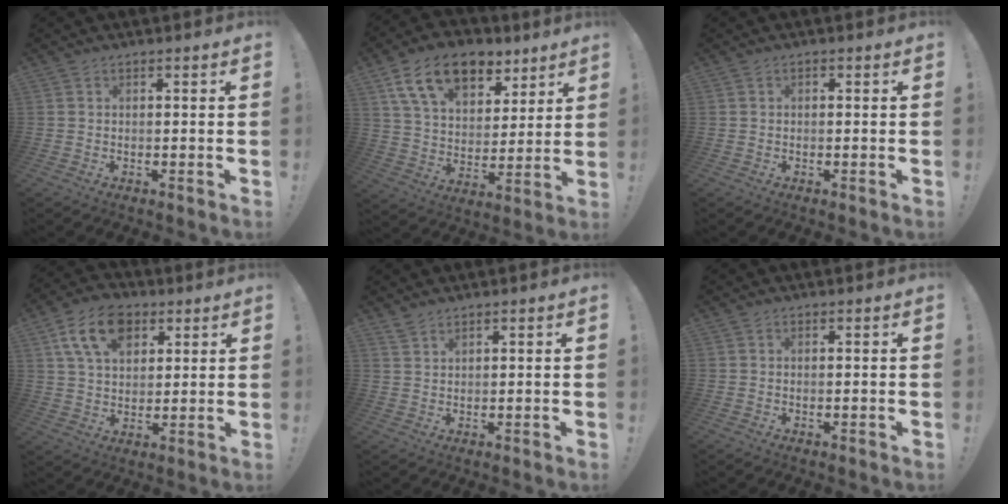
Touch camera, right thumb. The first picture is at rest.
{"total": 17.9, "force": [10.6, 10.7, 9.8], "torque": [-0.168, -0.048, 0.194]}
{"total": 0.6, "force": [-0.5, 0.4, 0.1], "torque": [-0.006, 0.003, -0.009]}
{"total": 14.8, "force": [6.8, 10.0, 8.4], "torque": [-0.130, -0.020, 0.131]}
{"total": 1.9, "force": [1.8, 0.5, 0.6], "torque": [-0.005, -0.013, 0.032]}
{"total": 0.0}